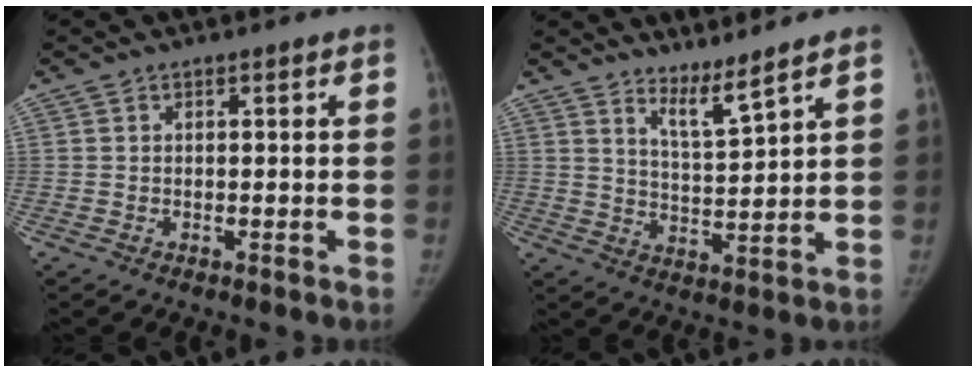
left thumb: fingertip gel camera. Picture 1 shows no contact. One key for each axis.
{"total": 5.3, "fx": 4.6, "fy": -0.3, "fz": 2.7, "tx": -0.048, "ty": -0.059, "tz": 0.091}